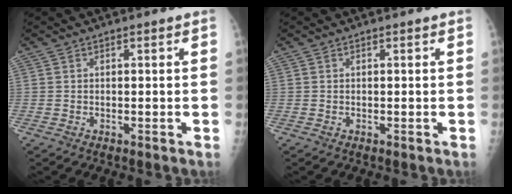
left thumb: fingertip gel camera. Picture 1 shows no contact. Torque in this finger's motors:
{"motor_torque": [0.00, 0.01, -0.03, -0.03, 0.00]}